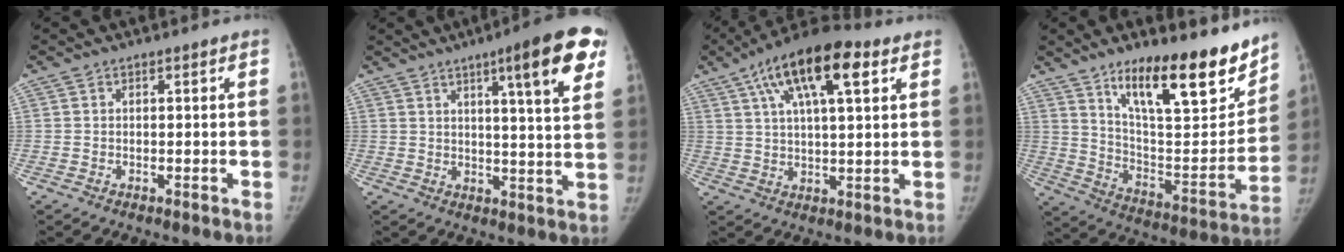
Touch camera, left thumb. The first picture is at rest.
{"total": 14.6, "force": [7.3, 2.0, 12.5], "torque": [-0.153, -0.026, 0.096]}
{"total": 15.9, "force": [7.4, 5.5, 12.9], "torque": [-0.203, 0.000, 0.118]}
{"total": 23.8, "force": [16.0, 7.1, 16.2], "torque": [-0.199, -0.090, 0.258]}